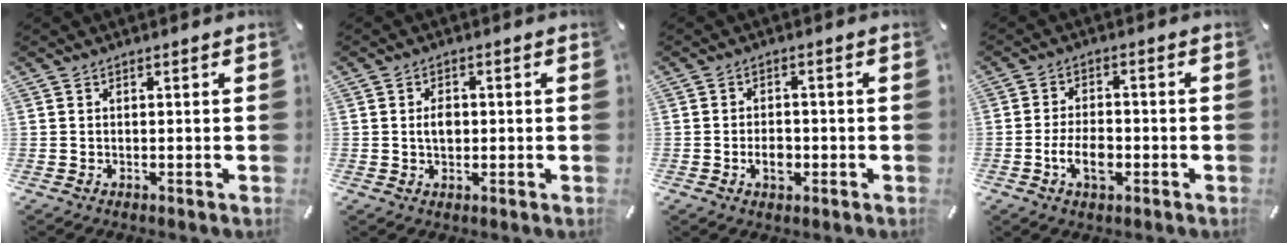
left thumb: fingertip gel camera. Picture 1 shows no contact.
{"total": 3.4, "force": [0.2, 2.4, 2.4], "torque": [-0.032, -0.002, -0.002]}
{"total": 4.3, "force": [-1.3, 2.9, 2.9], "torque": [-0.058, 0.005, -0.022]}
{"total": 6.6, "force": [-2.2, 3.8, 5.0], "torque": [-0.107, 0.008, -0.041]}